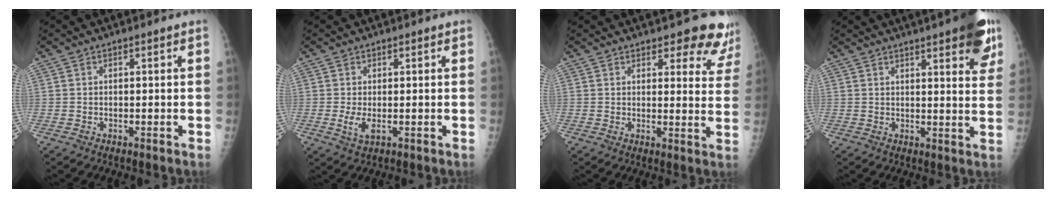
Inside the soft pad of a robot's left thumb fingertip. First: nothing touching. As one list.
[{"total": 2.8, "force": [-0.3, 1.3, 2.5], "torque": [-0.054, -0.008, -0.004]}, {"total": 9.7, "force": [8.5, 3.4, 3.2], "torque": [0.009, -0.053, 0.076]}, {"total": 13.1, "force": [7.8, 3.3, 9.9], "torque": [-0.100, -0.030, 0.091]}]